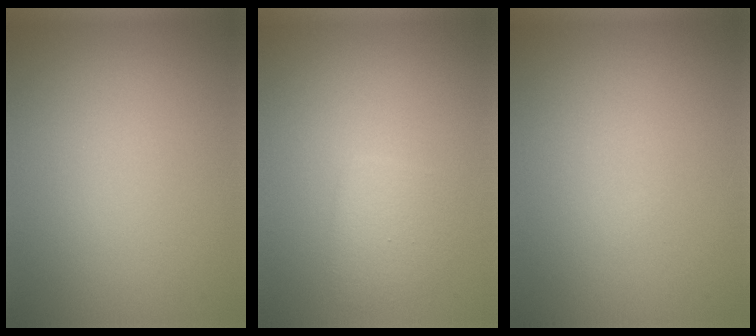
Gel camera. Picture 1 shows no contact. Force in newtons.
{"total": 2.2, "press": 2.2, "slide": 0.1}
{"total": 0.0}